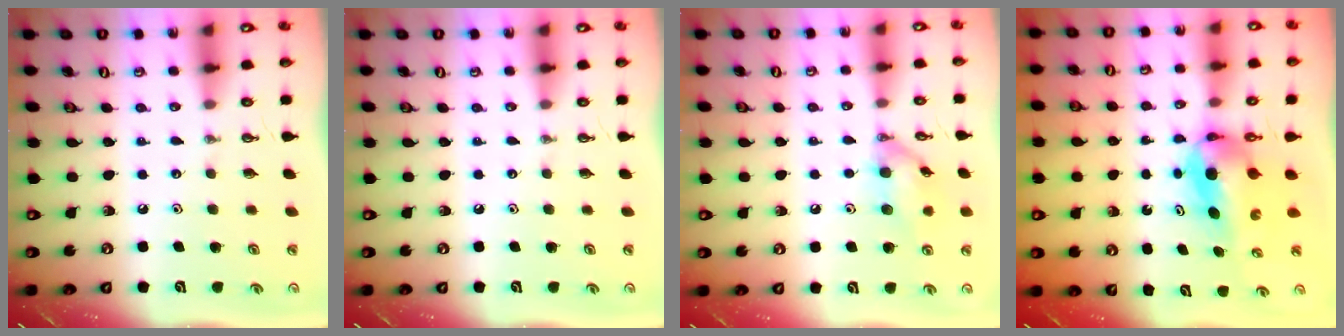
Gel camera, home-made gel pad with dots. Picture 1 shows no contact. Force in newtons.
{"total": 0.0}
{"total": 11.6, "press": 11.6, "slide": 0.4}
{"total": 5.9, "press": 5.5, "slide": 2.0}